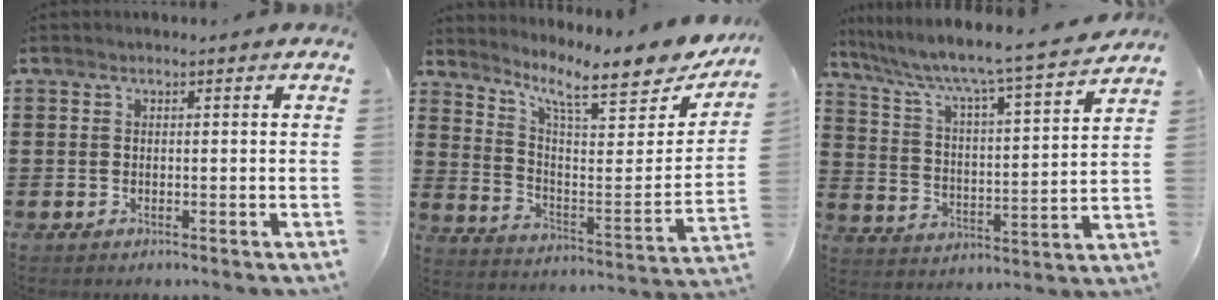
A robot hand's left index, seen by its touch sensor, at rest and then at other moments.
{"total": 10.5, "force": [8.4, 1.7, 6.0], "torque": [-0.121, -0.067, 0.133]}
{"total": 5.1, "force": [4.4, -0.1, 2.7], "torque": [-0.074, -0.044, 0.060]}